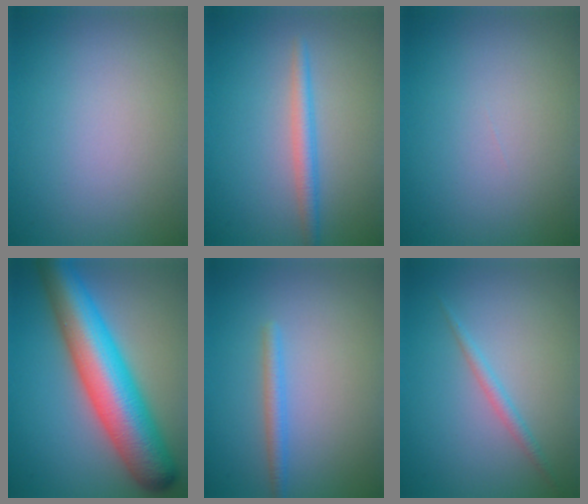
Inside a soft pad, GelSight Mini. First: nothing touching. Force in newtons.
{"total": 2.1, "press": 2.1, "slide": 0.1}
{"total": 0.0}
{"total": 11.9, "press": 11.9, "slide": 0.2}
{"total": 1.7, "press": 1.7, "slide": 0.1}
{"total": 1.3, "press": 1.3, "slide": 0.0}